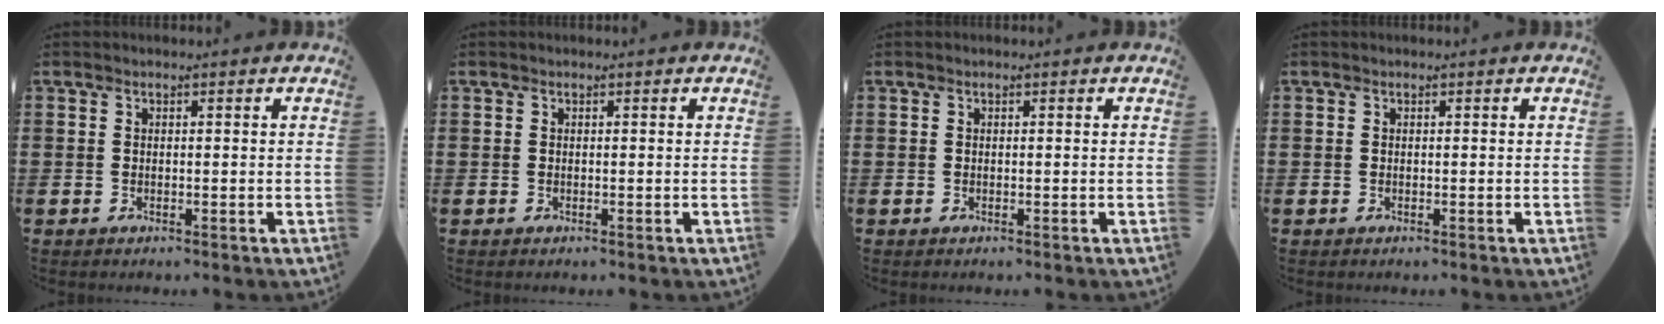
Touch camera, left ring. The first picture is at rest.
{"total": 0.0}
{"total": 0.0}
{"total": 0.0}